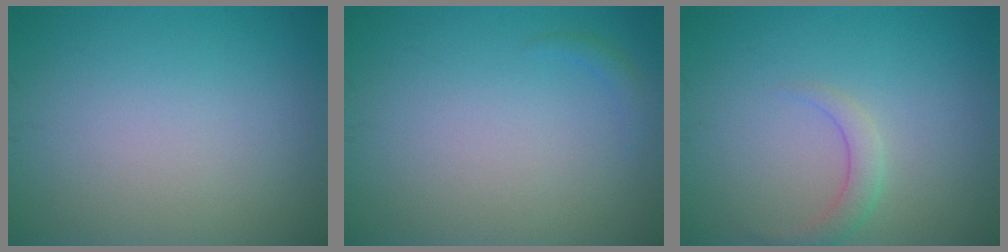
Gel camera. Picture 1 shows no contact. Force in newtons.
{"total": 0.7, "press": 0.7, "slide": 0.1}
{"total": 1.8, "press": 1.8, "slide": 0.1}